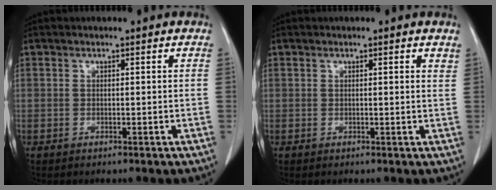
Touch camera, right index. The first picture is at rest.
{"total": 1.1, "force": [1.0, 0.2, 0.5], "torque": [-0.007, -0.002, 0.004]}